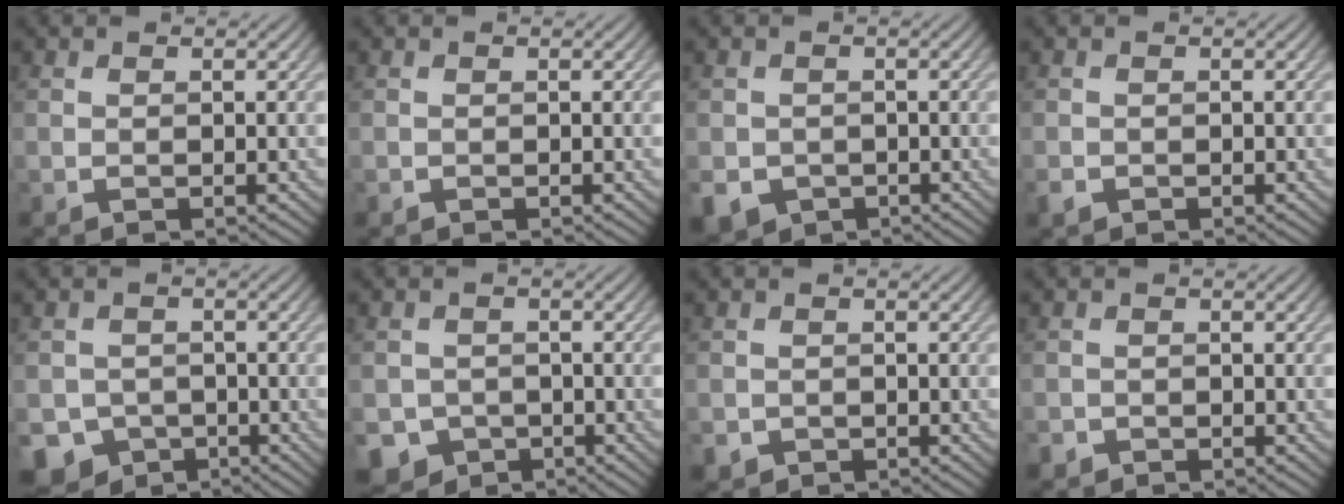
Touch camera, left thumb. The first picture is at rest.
{"total": 0.0}
{"total": 4.4, "force": [-1.9, 3.7, 1.4], "torque": [-0.036, -0.023, -0.031]}
{"total": 1.0, "force": [-0.7, 0.7, 0.4], "torque": [-0.009, -0.005, -0.016]}
{"total": 6.3, "force": [-3.6, 4.9, 1.6], "torque": [-0.022, -0.016, -0.067]}
{"total": 4.8, "force": [-2.7, 3.8, 1.1], "torque": [-0.017, -0.007, -0.051]}
{"total": 1.6, "force": [-0.9, 1.3, 0.2], "torque": [0.000, -0.007, -0.021]}
{"total": 1.4, "force": [-1.0, 1.0, 0.2], "torque": [-0.001, -0.004, -0.023]}